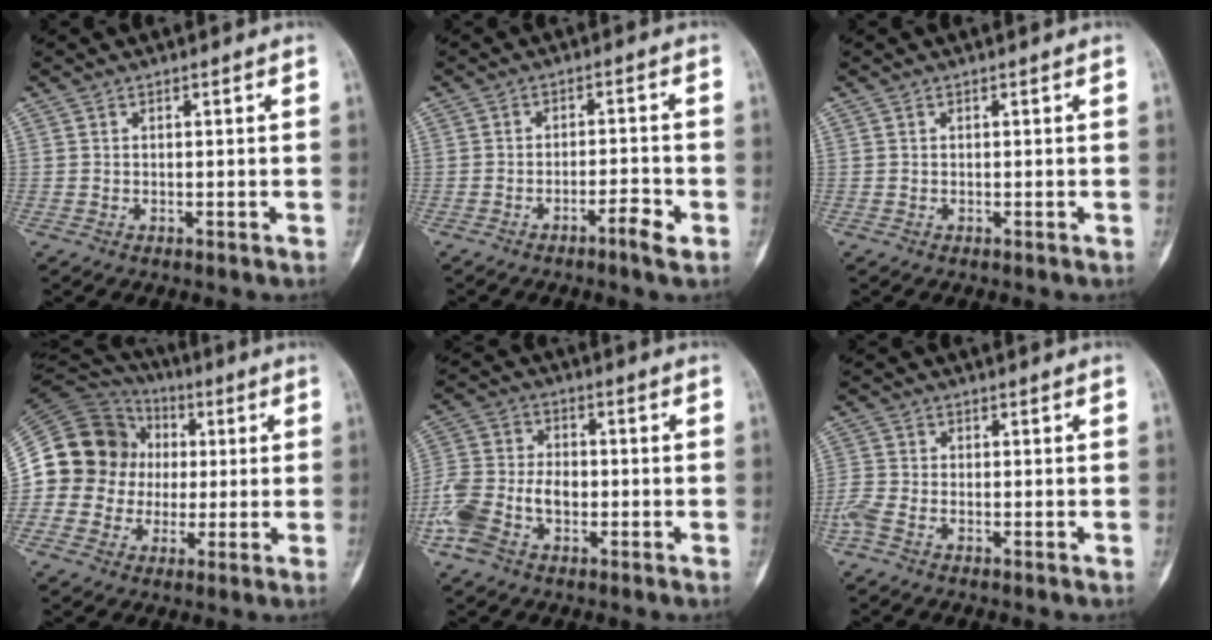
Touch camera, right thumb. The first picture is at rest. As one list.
[{"total": 4.1, "force": [-2.3, 0.7, 3.3], "torque": [-0.061, 0.019, -0.038]}, {"total": 0.0}, {"total": 17.2, "force": [0.6, 16.1, 6.1], "torque": [-0.097, 0.056, 0.015]}, {"total": 11.3, "force": [-3.5, 7.3, 7.9], "torque": [-0.174, 0.028, -0.070]}, {"total": 3.5, "force": [-2.1, 1.6, 2.3], "torque": [-0.071, 0.006, -0.048]}]